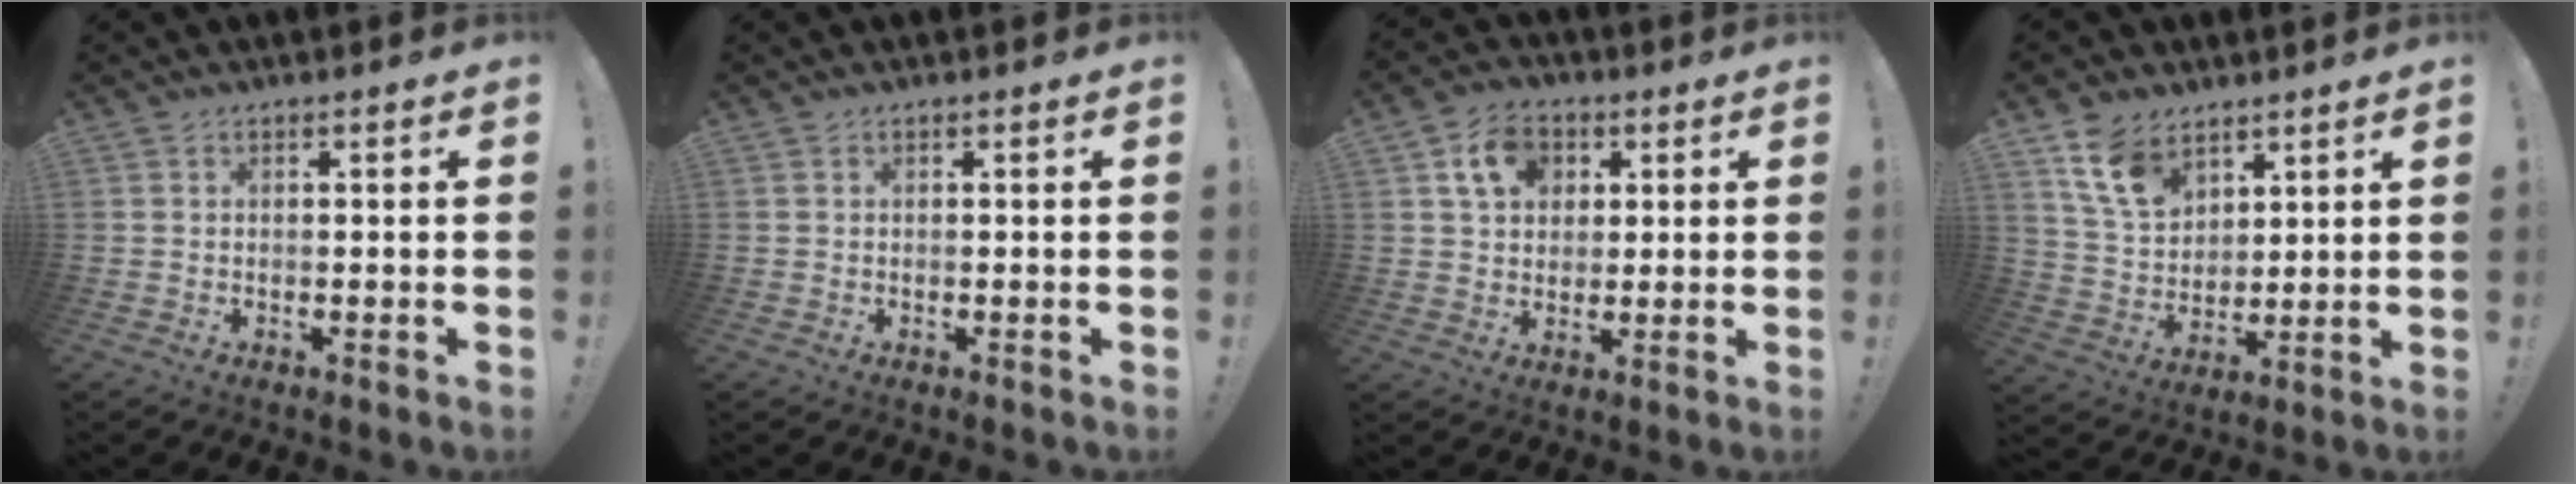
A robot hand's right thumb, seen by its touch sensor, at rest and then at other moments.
{"total": 0.0}
{"total": 10.2, "force": [3.8, 8.1, 4.9], "torque": [-0.076, -0.002, 0.074]}
{"total": 12.2, "force": [7.6, 7.7, 5.6], "torque": [-0.107, -0.034, 0.152]}